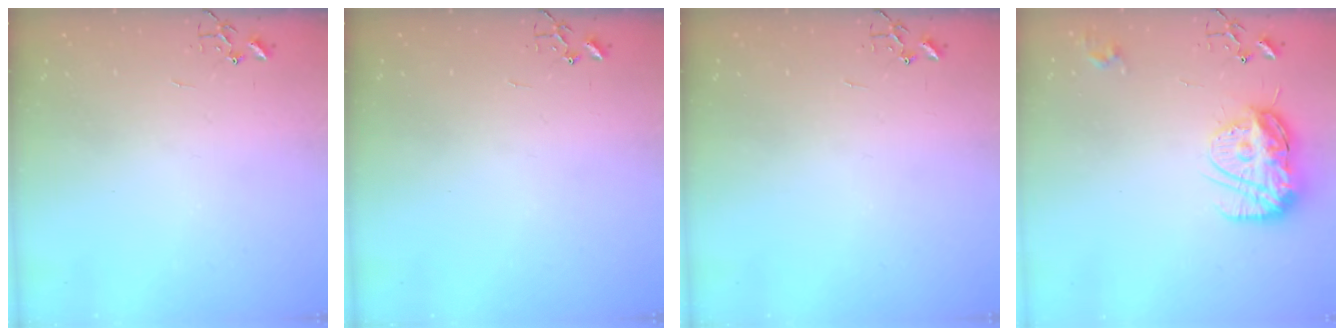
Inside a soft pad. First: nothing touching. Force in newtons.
{"total": 0.0}
{"total": 0.0}
{"total": 14.9, "press": 14.8, "slide": 1.2}